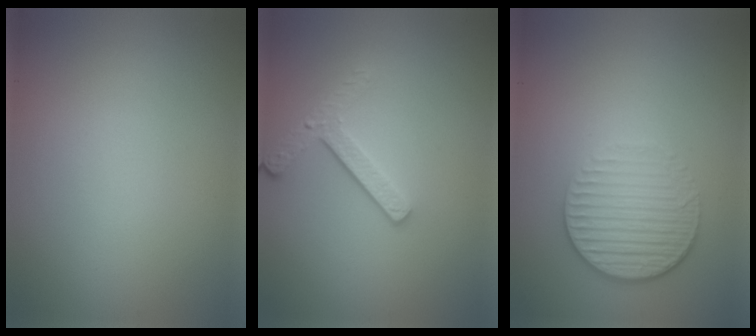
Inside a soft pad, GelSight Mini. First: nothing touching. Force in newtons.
{"total": 2.9, "press": 2.4, "slide": 1.6}
{"total": 3.6, "press": 2.6, "slide": 2.5}